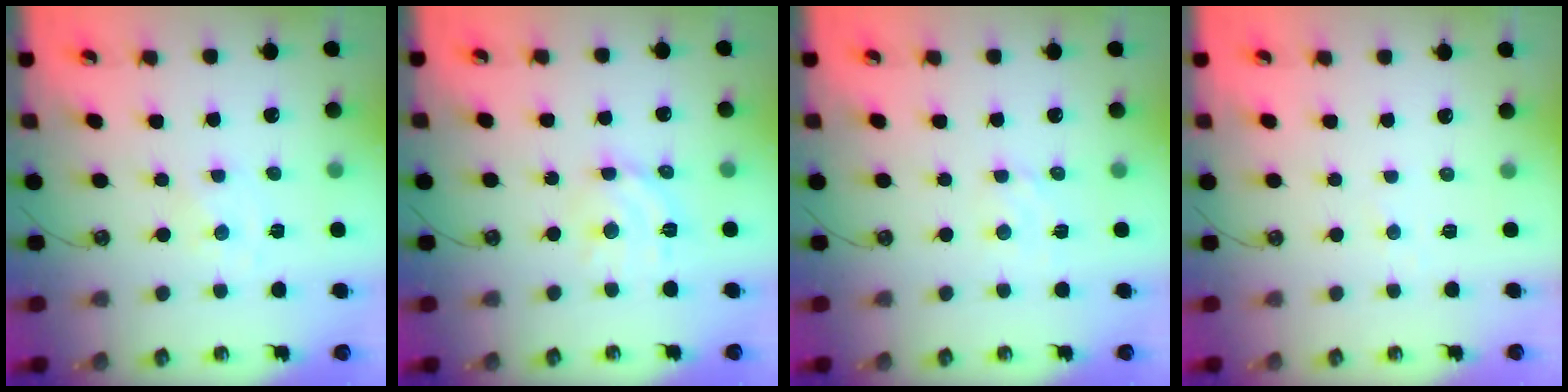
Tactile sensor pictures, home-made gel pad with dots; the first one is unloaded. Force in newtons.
{"total": 11.6, "press": 11.6, "slide": 0.8}
{"total": 2.0, "press": 2.0, "slide": 0.3}
{"total": 2.9, "press": 2.9, "slide": 0.3}